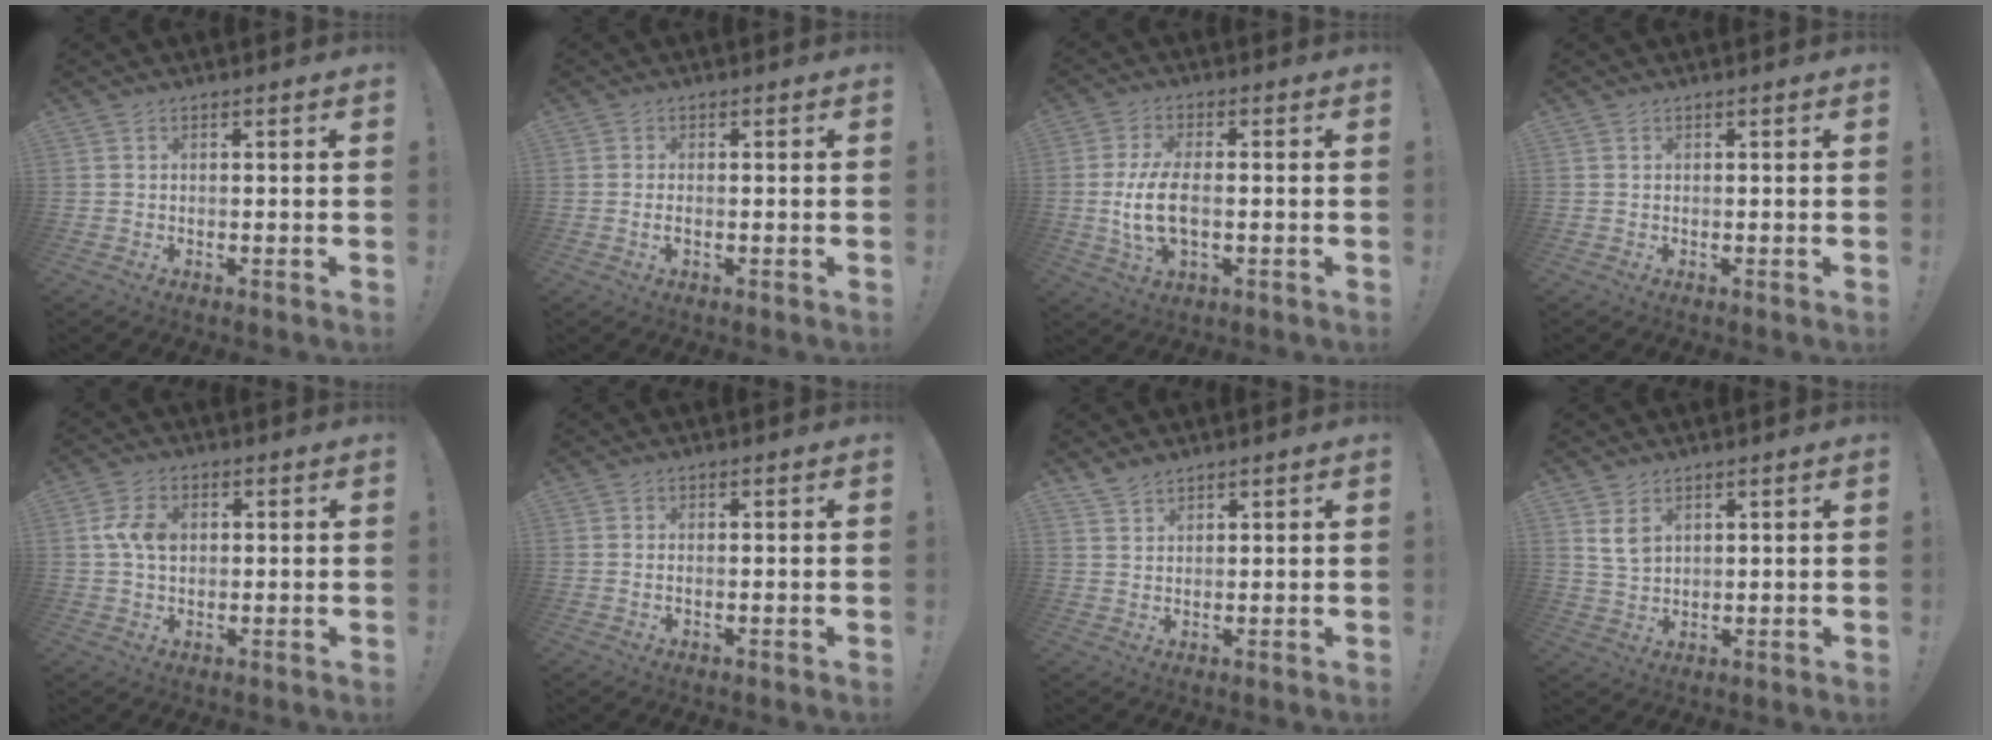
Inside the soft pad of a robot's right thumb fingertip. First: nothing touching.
{"total": 1.4, "force": [-0.3, 0.3, 1.3], "torque": [-0.025, 0.003, -0.006]}
{"total": 10.9, "force": [-1.2, 5.3, 9.4], "torque": [-0.176, -0.009, -0.020]}
{"total": 0.0}
{"total": 7.5, "force": [1.0, 5.3, 5.2], "torque": [-0.095, 0.007, 0.018]}
{"total": 0.7, "force": [0.1, 0.0, 0.7], "torque": [-0.006, -0.003, 0.000]}
{"total": 3.1, "force": [2.9, 1.1, 0.8], "torque": [-0.014, -0.020, 0.055]}
{"total": 5.4, "force": [2.9, 3.5, 3.0], "torque": [-0.042, -0.015, 0.054]}